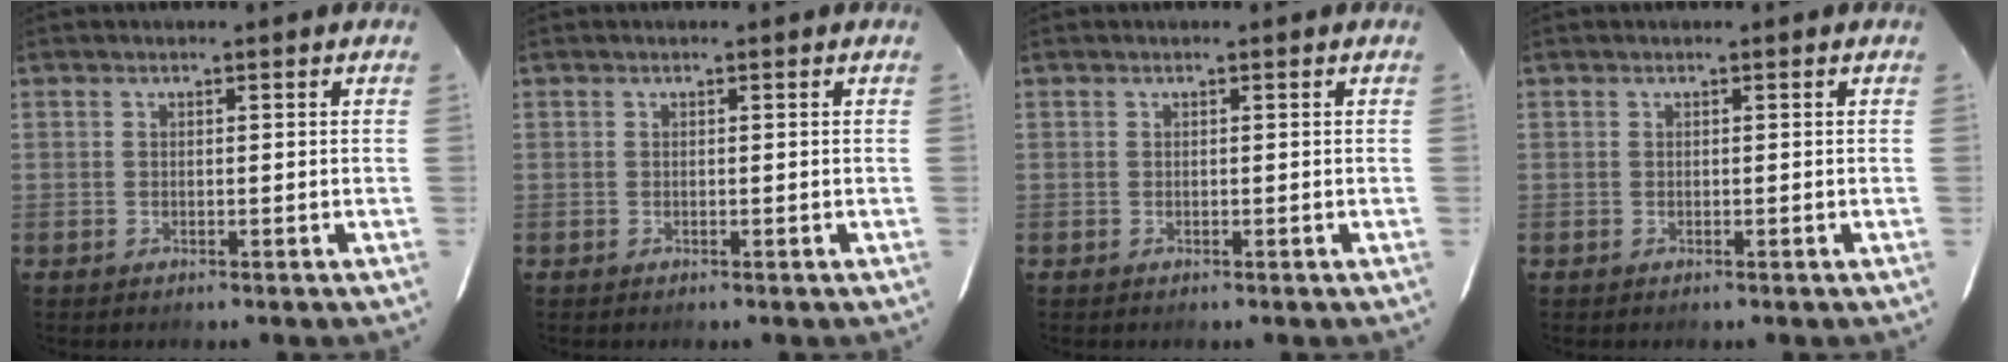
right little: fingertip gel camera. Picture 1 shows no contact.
{"total": 0.0}
{"total": 0.0}
{"total": 0.0}